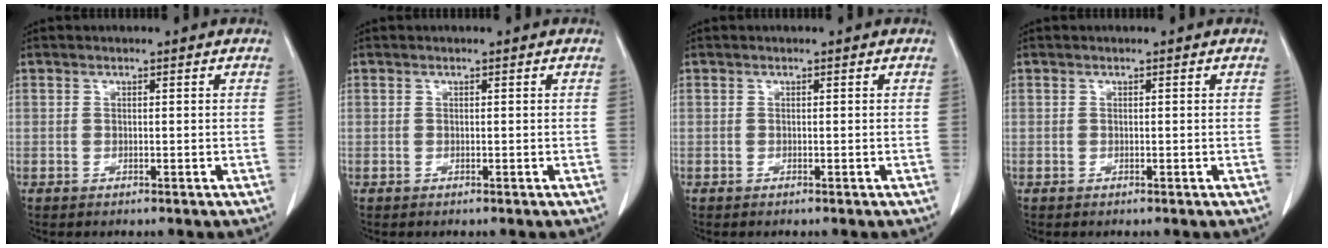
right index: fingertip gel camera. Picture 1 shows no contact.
{"total": 0.0}
{"total": 0.0}
{"total": 0.0}